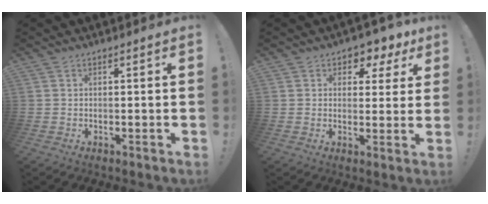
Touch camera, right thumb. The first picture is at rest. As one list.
[{"total": 4.9, "force": [2.8, 3.7, 1.9], "torque": [-0.009, -0.026, 0.047]}]